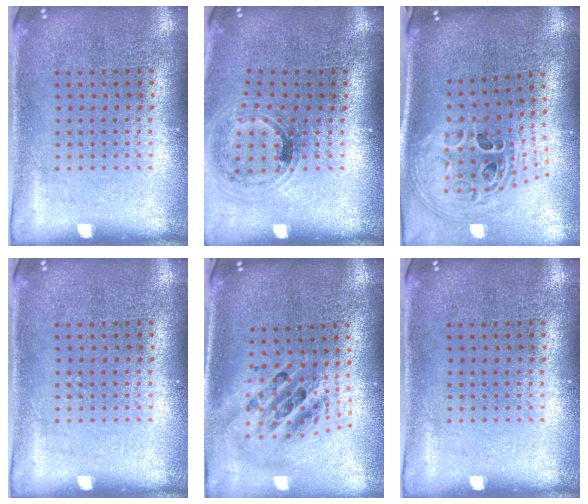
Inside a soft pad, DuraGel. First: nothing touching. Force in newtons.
{"total": 1.0, "press": 1.0, "slide": 0.3}
{"total": 2.1, "press": 1.4, "slide": 1.5}
{"total": 0.0}
{"total": 2.2, "press": 1.6, "slide": 1.4}
{"total": 0.0}